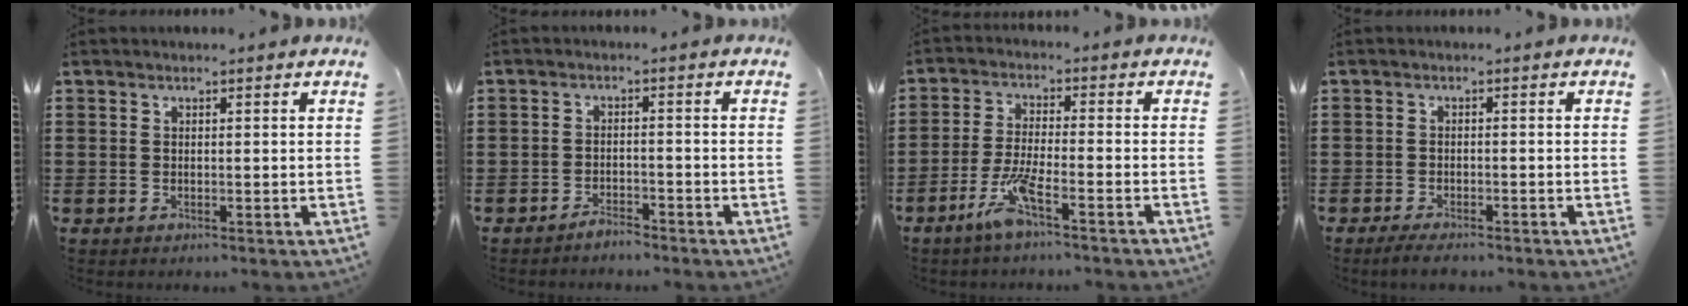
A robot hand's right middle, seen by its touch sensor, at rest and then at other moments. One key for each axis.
{"total": 2.3, "fx": -2.2, "fy": 0.4, "fz": 0.4, "tx": -0.013, "ty": 0.003, "tz": -0.043}
{"total": 5.9, "fx": -3.8, "fy": 0.6, "fz": 4.4, "tx": -0.099, "ty": -0.007, "tz": -0.073}
{"total": 2.1, "fx": -1.9, "fy": 0.4, "fz": 0.8, "tx": -0.024, "ty": 0.000, "tz": -0.039}